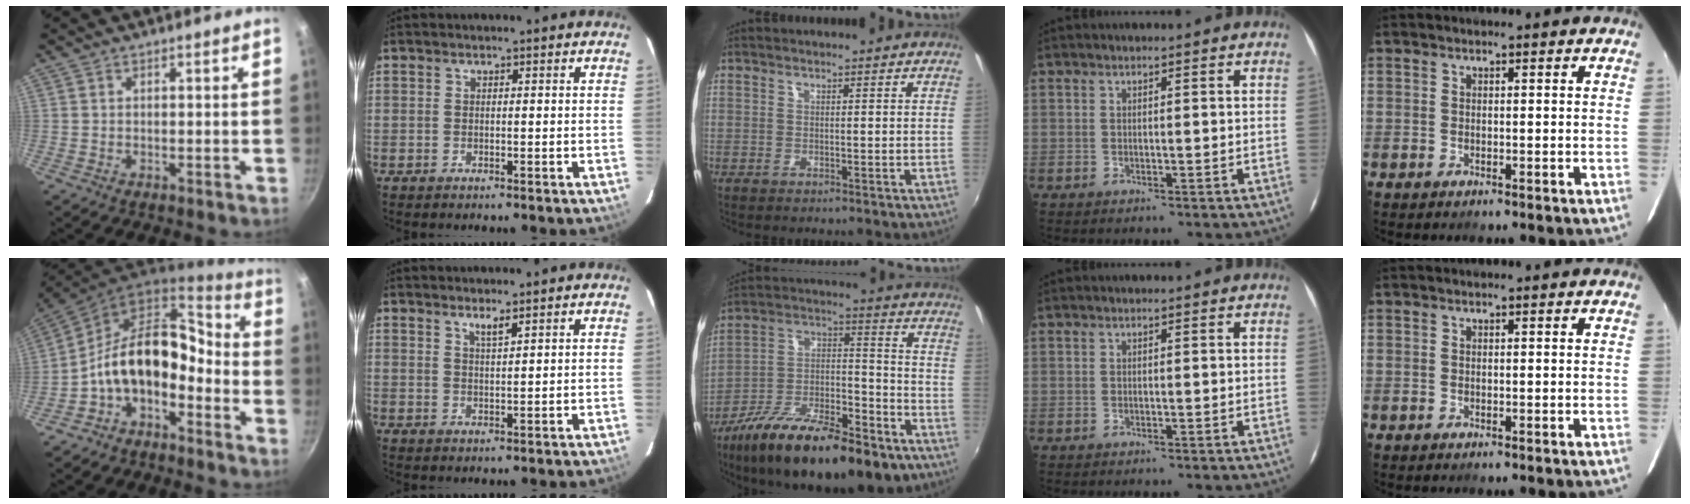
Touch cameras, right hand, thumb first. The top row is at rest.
{"thumb": {"total": 15.5, "force": [-4.9, 9.7, 11.0], "torque": [-0.171, 0.081, -0.106]}, "index": {"total": 2.0, "force": [1.6, 0.1, 1.3], "torque": [-0.023, -0.001, 0.027]}, "middle": {"total": 25.7, "force": [-16.2, 9.3, 17.6], "torque": [-0.295, -0.023, -0.253]}}